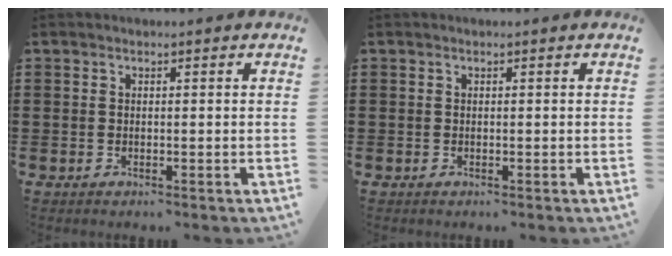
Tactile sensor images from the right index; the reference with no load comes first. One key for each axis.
{"total": 0.0}